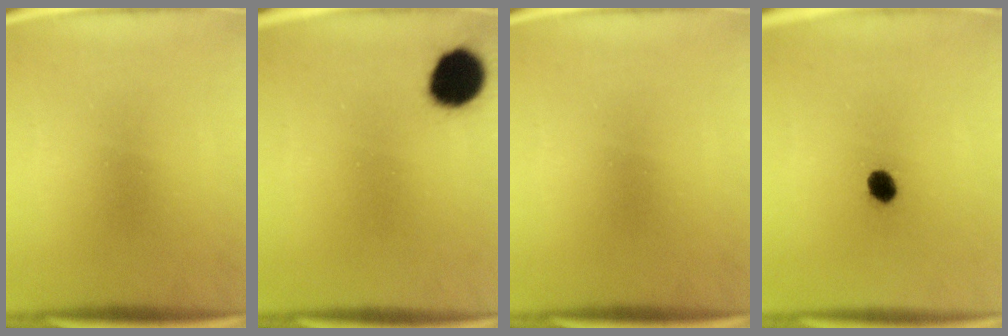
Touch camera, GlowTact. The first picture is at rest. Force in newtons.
{"total": 6.6}
{"total": 0.0}
{"total": 3.2}